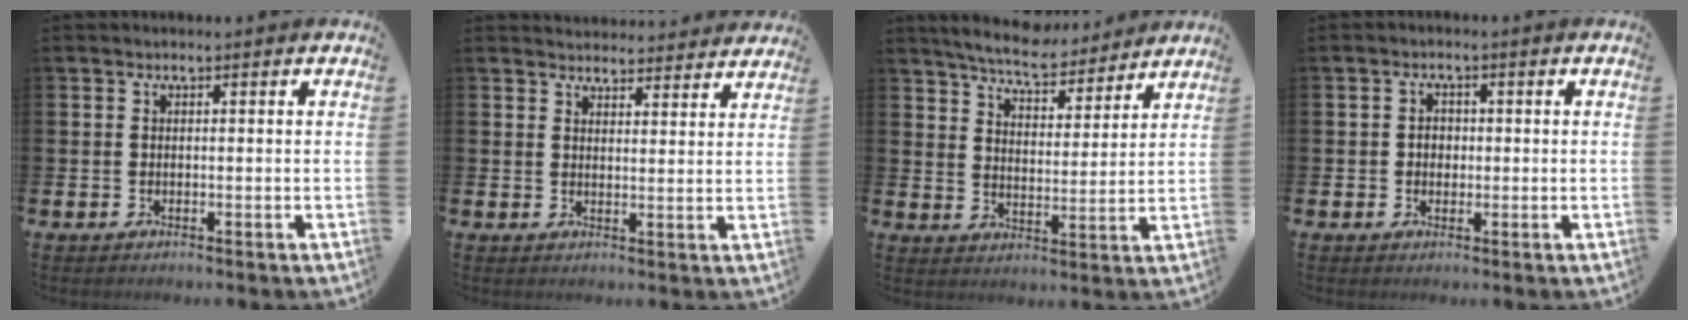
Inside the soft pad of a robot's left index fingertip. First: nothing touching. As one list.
[{"total": 3.8, "force": [3.7, 0.8, -0.1], "torque": [0.003, -0.023, 0.065]}, {"total": 6.8, "force": [6.5, 1.3, 1.6], "torque": [-0.048, -0.044, 0.113]}, {"total": 1.9, "force": [0.0, 1.6, 1.1], "torque": [-0.005, 0.002, -0.006]}]